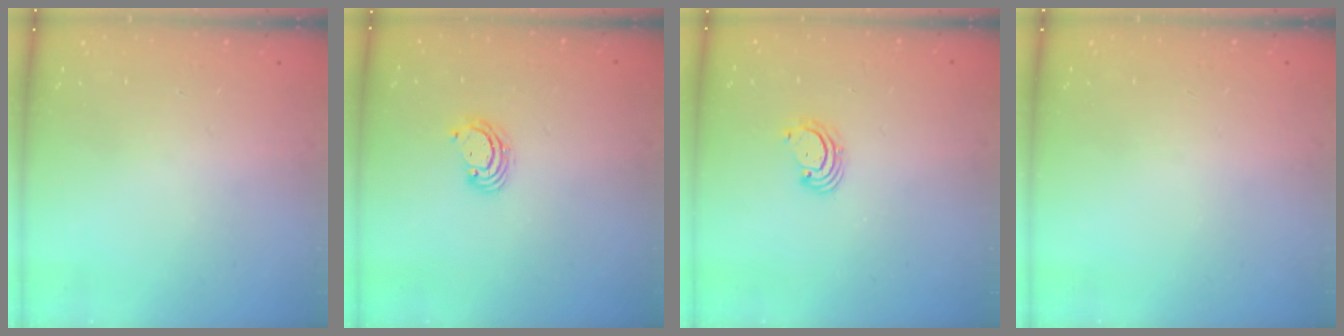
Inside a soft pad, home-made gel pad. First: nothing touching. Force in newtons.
{"total": 3.5, "press": 3.5, "slide": 0.2}
{"total": 2.5, "press": 2.5, "slide": 0.3}
{"total": 0.0}